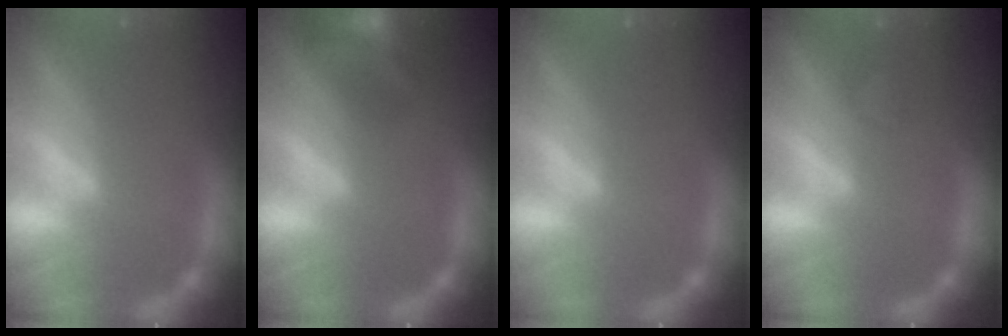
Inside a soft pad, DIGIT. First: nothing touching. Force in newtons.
{"total": 9.0}
{"total": 0.0}
{"total": 1.4}